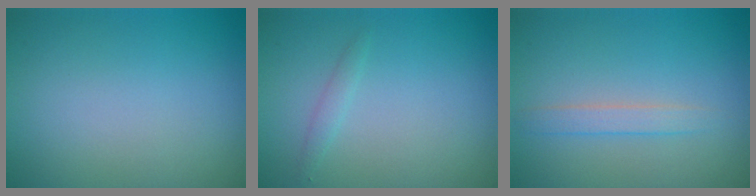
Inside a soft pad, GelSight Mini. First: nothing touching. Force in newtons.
{"total": 0.8, "press": 0.8, "slide": 0.1}
{"total": 1.5, "press": 1.5, "slide": 0.1}